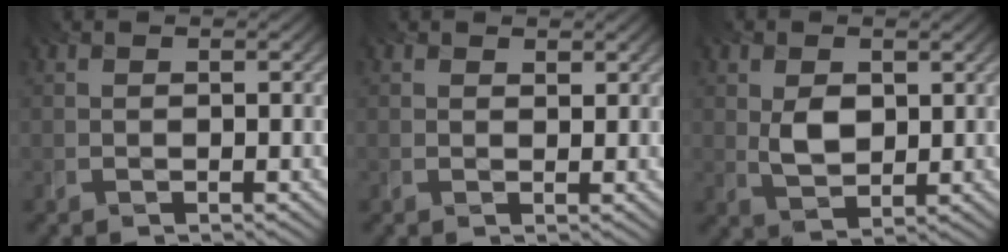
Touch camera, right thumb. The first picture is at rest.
{"total": 1.0, "force": [0.9, 0.3, 0.2], "torque": [-0.006, -0.002, 0.016]}
{"total": 3.8, "force": [0.9, 2.5, 2.8], "torque": [-0.063, -0.004, 0.020]}